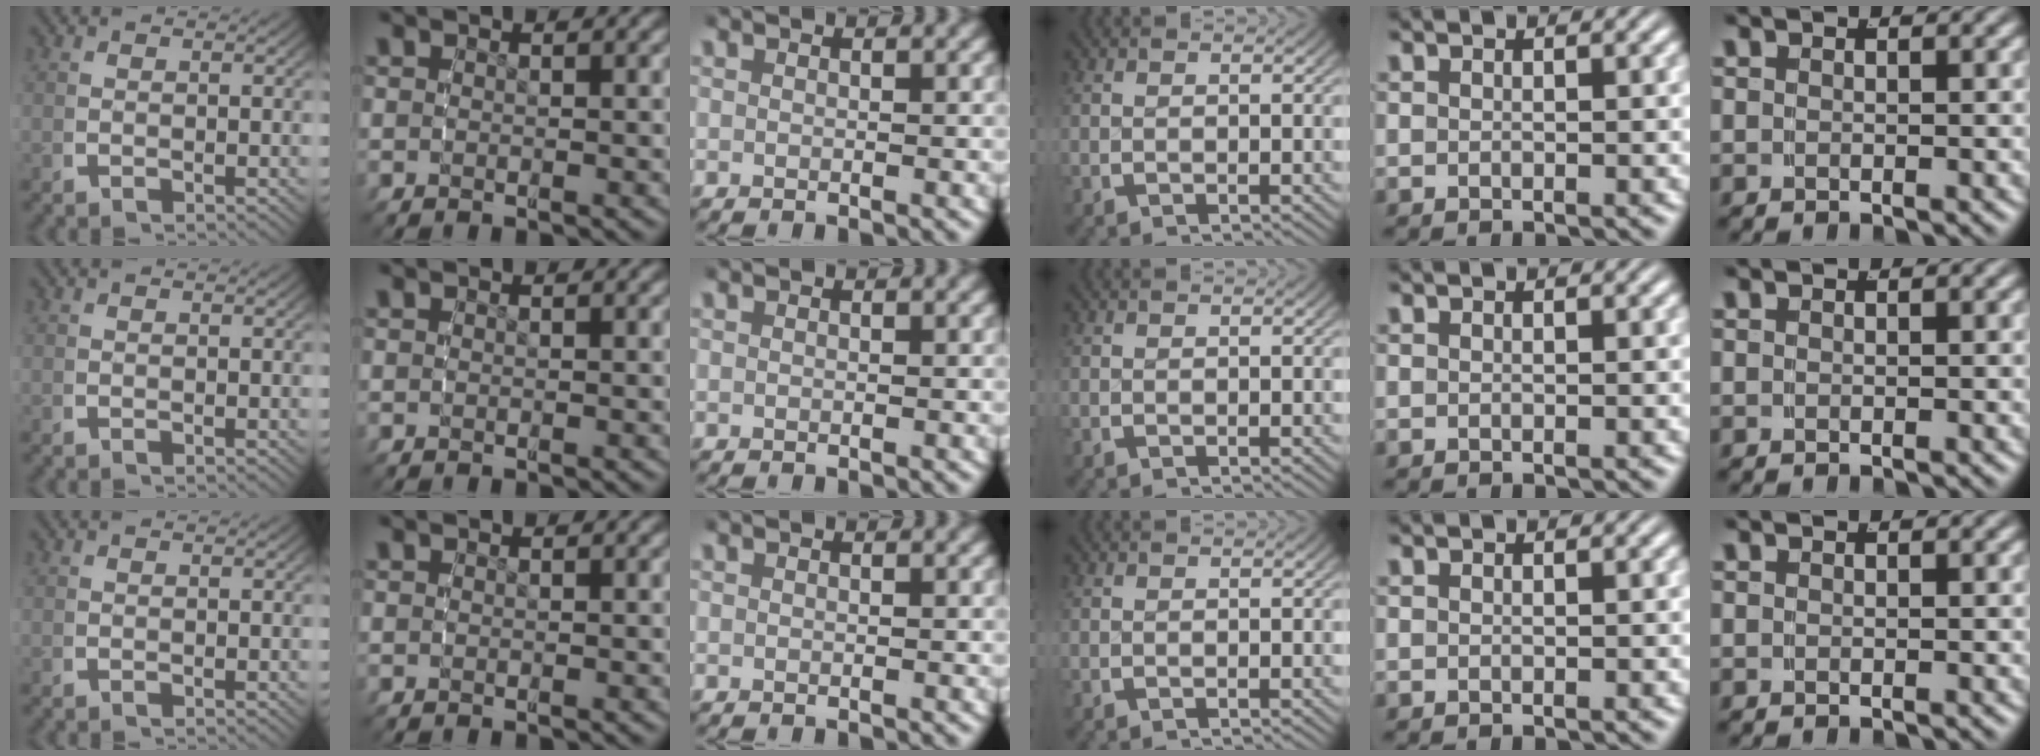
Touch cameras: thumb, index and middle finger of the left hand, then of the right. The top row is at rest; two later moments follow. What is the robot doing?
{"motion": "reach", "object": "shirt"}